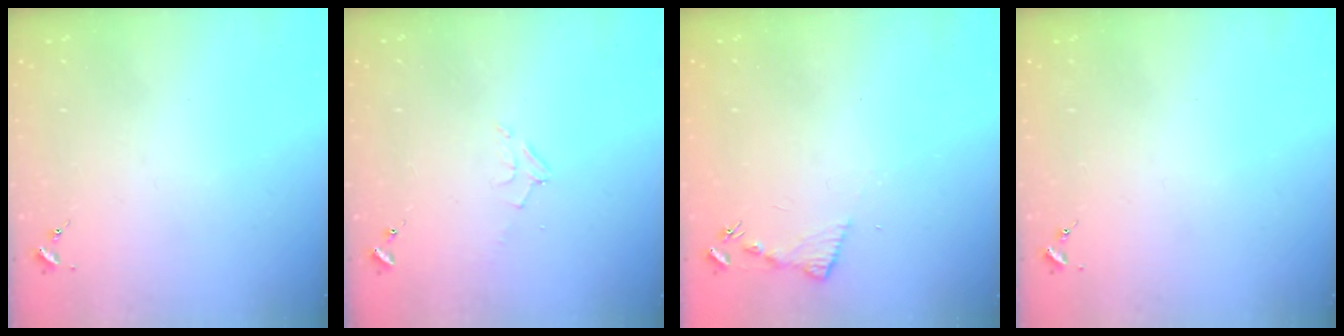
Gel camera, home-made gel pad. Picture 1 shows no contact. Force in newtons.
{"total": 5.1, "press": 5.1, "slide": 0.5}
{"total": 6.8, "press": 6.7, "slide": 0.7}
{"total": 0.0}